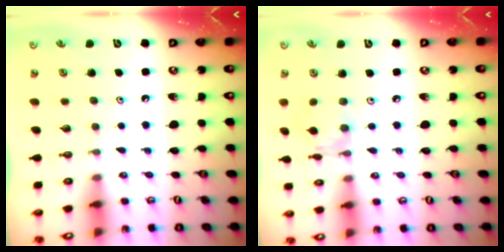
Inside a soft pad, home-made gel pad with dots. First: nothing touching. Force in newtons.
{"total": 3.2, "press": 3.2, "slide": 0.4}